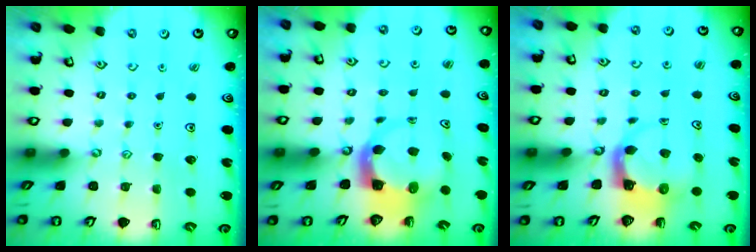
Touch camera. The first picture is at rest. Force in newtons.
{"total": 4.0, "press": 3.9, "slide": 0.6}
{"total": 3.9, "press": 3.9, "slide": 0.6}